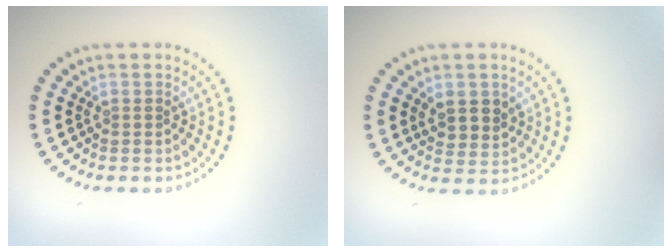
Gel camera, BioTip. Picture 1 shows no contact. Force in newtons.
{"total": 2.5, "press": 2.4, "slide": 0.9}